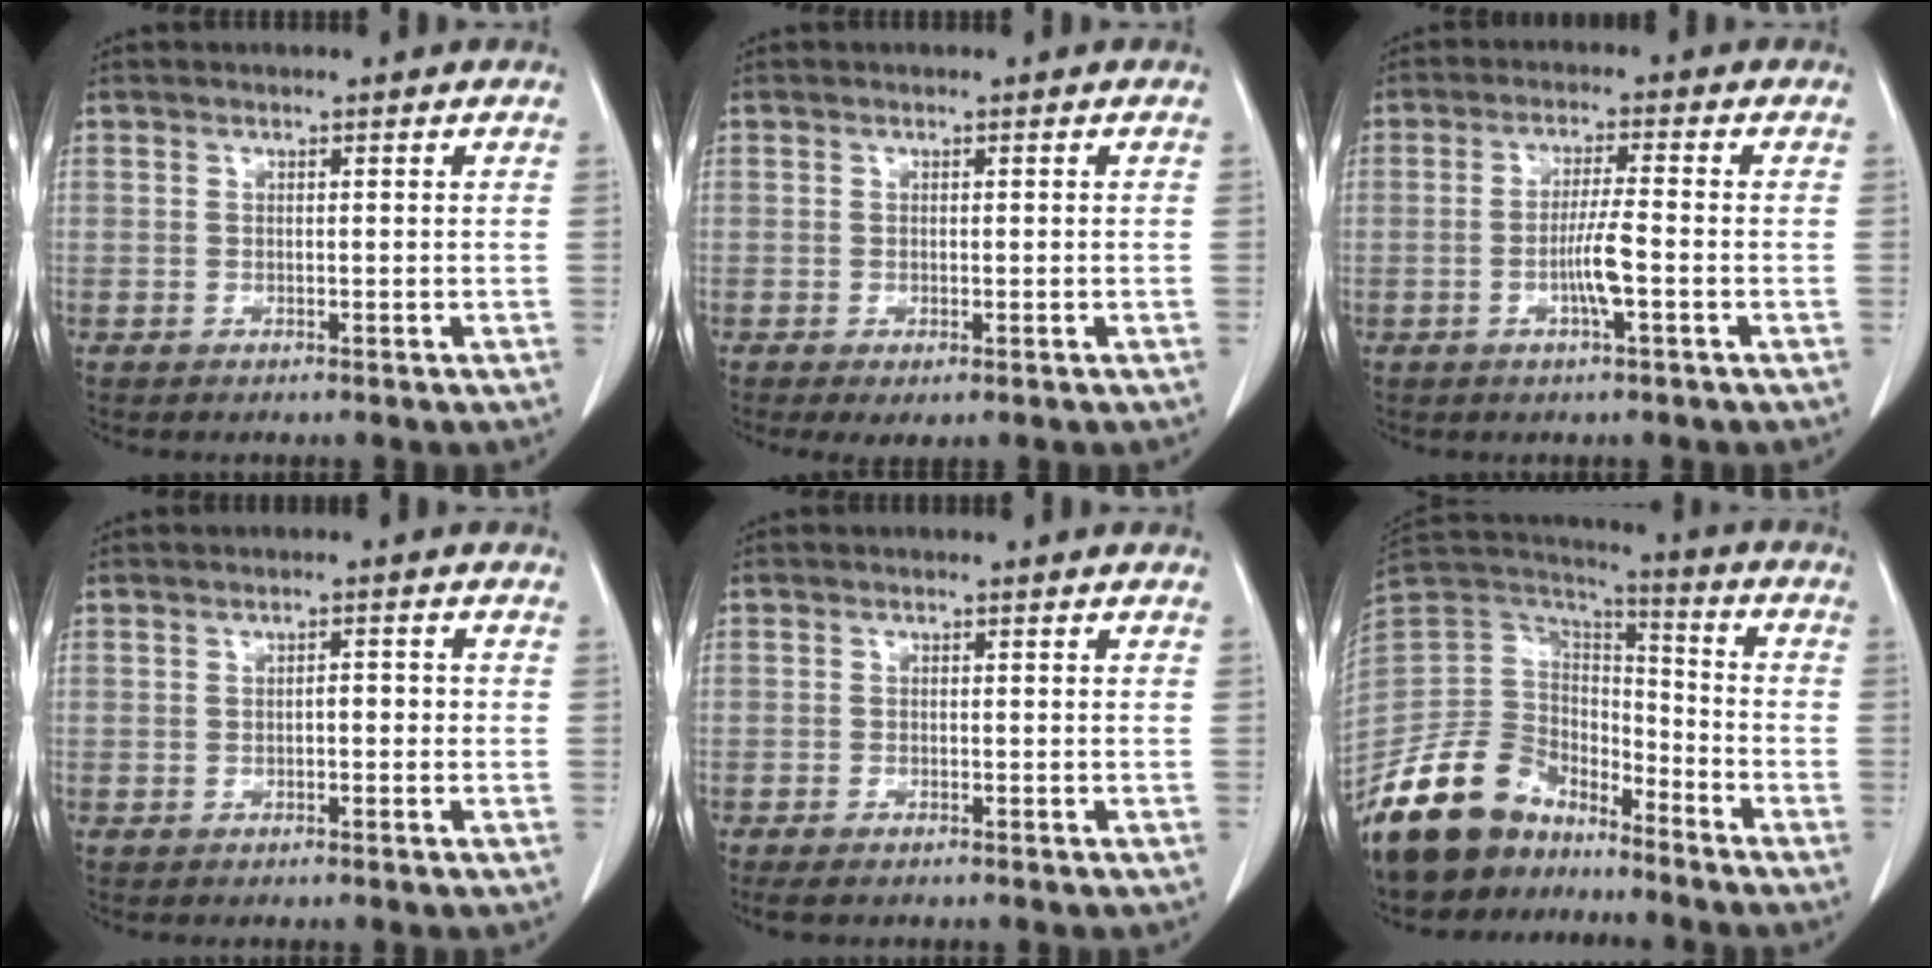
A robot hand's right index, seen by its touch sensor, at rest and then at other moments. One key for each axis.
{"total": 3.1, "fx": -1.0, "fy": 1.4, "fz": 2.6, "tx": -0.052, "ty": -0.005, "tz": -0.012}
{"total": 5.3, "fx": -1.6, "fy": 0.3, "fz": 5.0, "tx": -0.102, "ty": 0.000, "tz": -0.027}
{"total": 2.3, "fx": -0.3, "fy": 1.1, "fz": 2.0, "tx": -0.039, "ty": 0.013, "tz": -0.002}
{"total": 4.0, "fx": -2.8, "fy": 1.6, "fz": 2.3, "tx": -0.044, "ty": -0.007, "tz": -0.041}
{"total": 17.4, "fx": -13.3, "fy": 9.3, "fz": 6.3, "tx": -0.138, "ty": 0.040, "tz": -0.250}